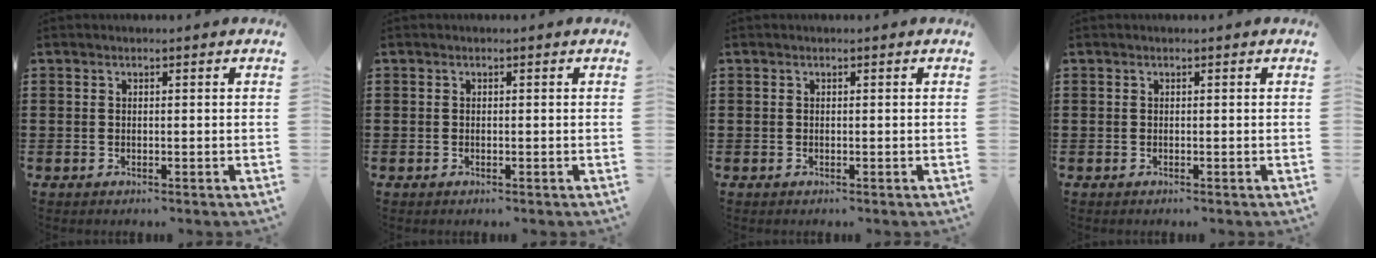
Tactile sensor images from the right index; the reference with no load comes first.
{"total": 0.0}
{"total": 0.0}
{"total": 0.0}